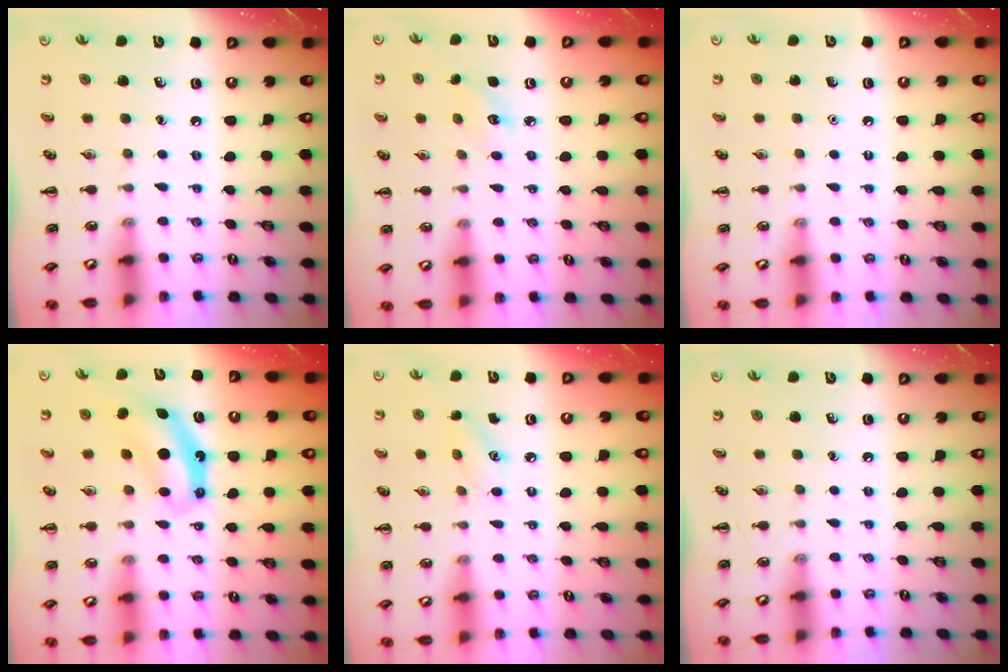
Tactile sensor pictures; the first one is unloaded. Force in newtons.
{"total": 3.2, "press": 3.1, "slide": 0.7}
{"total": 1.6, "press": 1.6, "slide": 0.1}
{"total": 7.2, "press": 7.2, "slide": 0.4}
{"total": 5.4, "press": 5.2, "slide": 1.5}
{"total": 0.0}